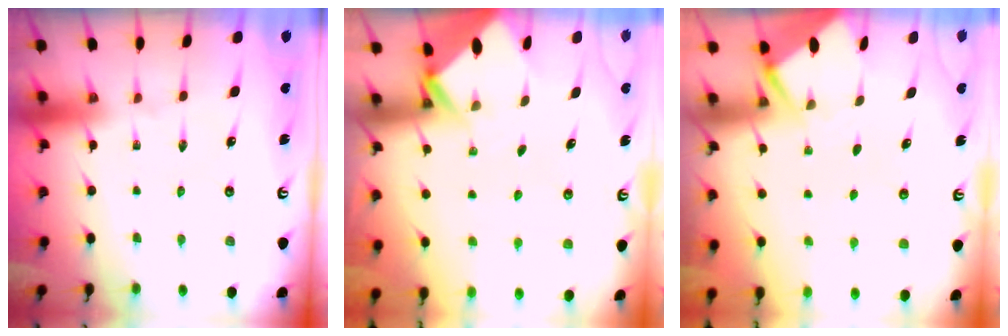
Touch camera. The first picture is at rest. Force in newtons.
{"total": 2.7, "press": 2.7, "slide": 0.1}
{"total": 3.8, "press": 3.8, "slide": 0.1}